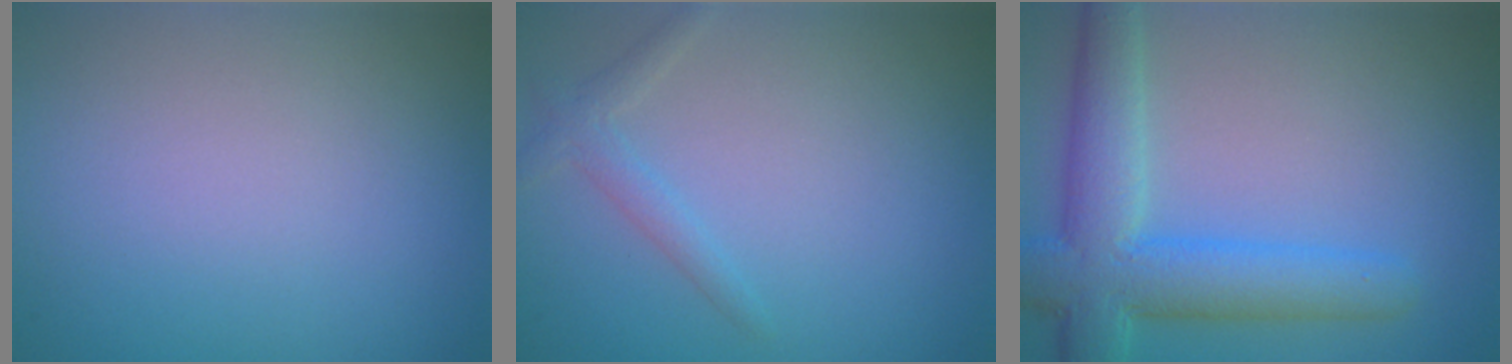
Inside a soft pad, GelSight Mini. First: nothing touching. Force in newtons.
{"total": 1.5, "press": 1.5, "slide": 0.1}
{"total": 7.1, "press": 7.1, "slide": 0.3}